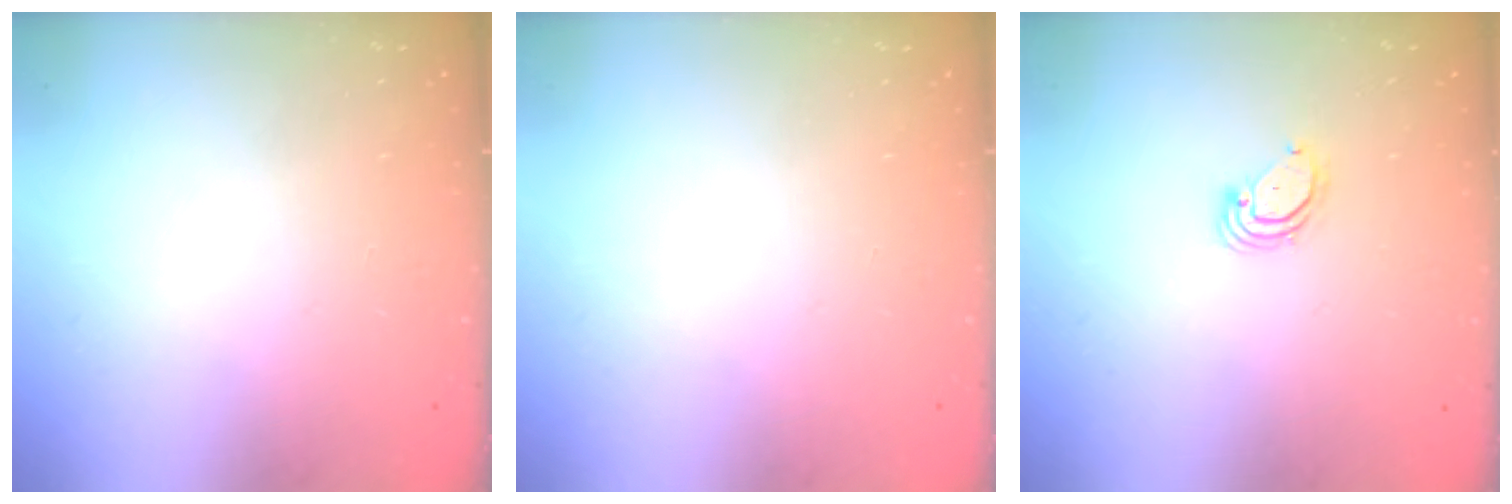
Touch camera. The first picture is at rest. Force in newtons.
{"total": 0.0}
{"total": 3.7, "press": 3.7, "slide": 0.3}